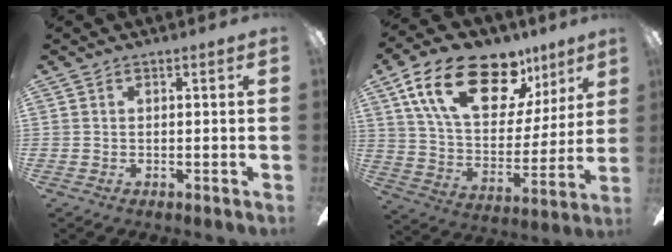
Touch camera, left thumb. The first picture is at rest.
{"total": 22.3, "force": [13.5, 11.1, 13.9], "torque": [-0.235, -0.064, 0.239]}